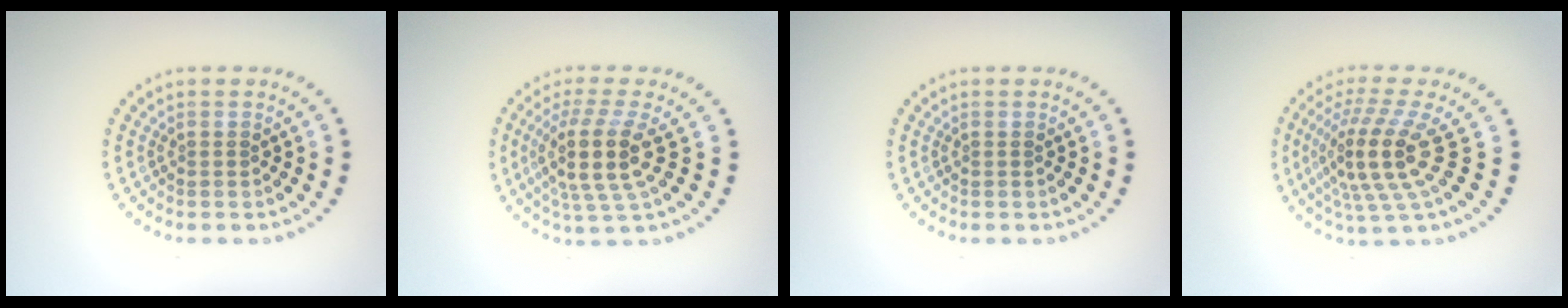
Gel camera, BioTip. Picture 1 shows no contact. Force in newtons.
{"total": 4.7, "press": 3.8, "slide": 2.8}
{"total": 0.0}
{"total": 5.6, "press": 4.0, "slide": 3.9}